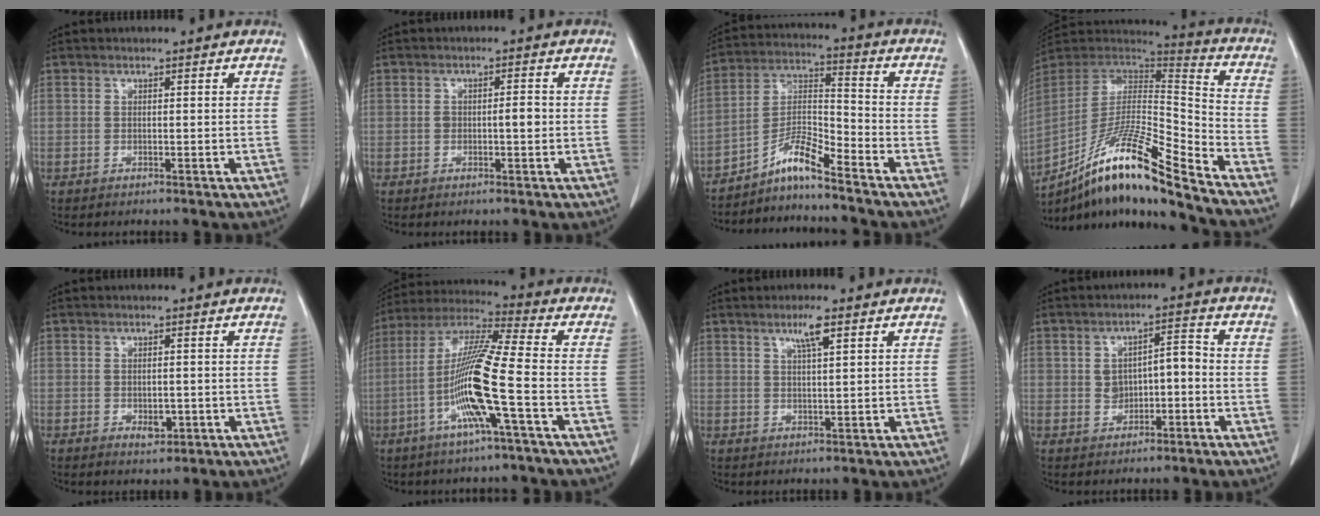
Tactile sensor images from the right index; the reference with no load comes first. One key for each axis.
{"total": 2.3, "fx": -0.2, "fy": 0.7, "fz": 2.2, "tx": -0.031, "ty": 0.005, "tz": -0.001}
{"total": 7.0, "fx": -5.8, "fy": -0.1, "fz": 4.0, "tx": -0.085, "ty": 0.008, "tz": -0.108}
{"total": 19.7, "fx": -14.3, "fy": 0.7, "fz": 13.6, "tx": -0.260, "ty": -0.008, "tz": -0.260}
{"total": 2.3, "fx": -0.5, "fy": 1.3, "fz": 1.9, "tx": -0.026, "ty": 0.001, "tz": 0.001}
{"total": 13.7, "fx": -3.9, "fy": -0.7, "fz": 13.1, "tx": -0.261, "ty": 0.000, "tz": -0.083}
{"total": 3.6, "fx": 2.1, "fy": 0.2, "fz": 3.0, "tx": -0.056, "ty": 0.000, "tz": 0.038}
{"total": 4.9, "fx": -0.6, "fy": 2.8, "fz": 3.9, "tx": -0.059, "ty": 0.028, "tz": -0.002}